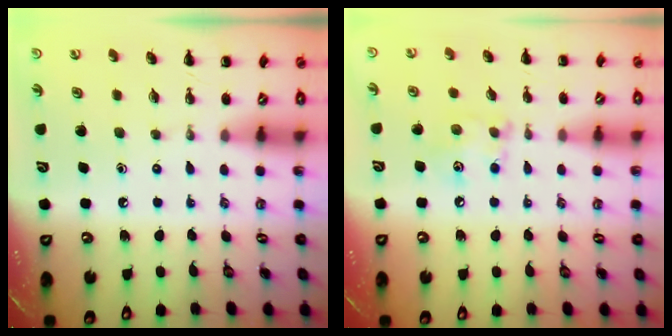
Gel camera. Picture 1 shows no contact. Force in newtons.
{"total": 5.9, "press": 5.9, "slide": 0.3}